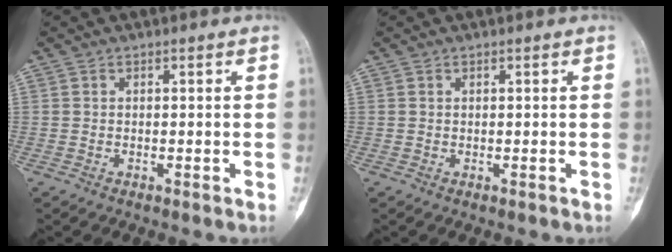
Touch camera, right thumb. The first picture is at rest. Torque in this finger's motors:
{"motor_torque": [0.02, 0.21, -0.11, 0.09, 0.05]}